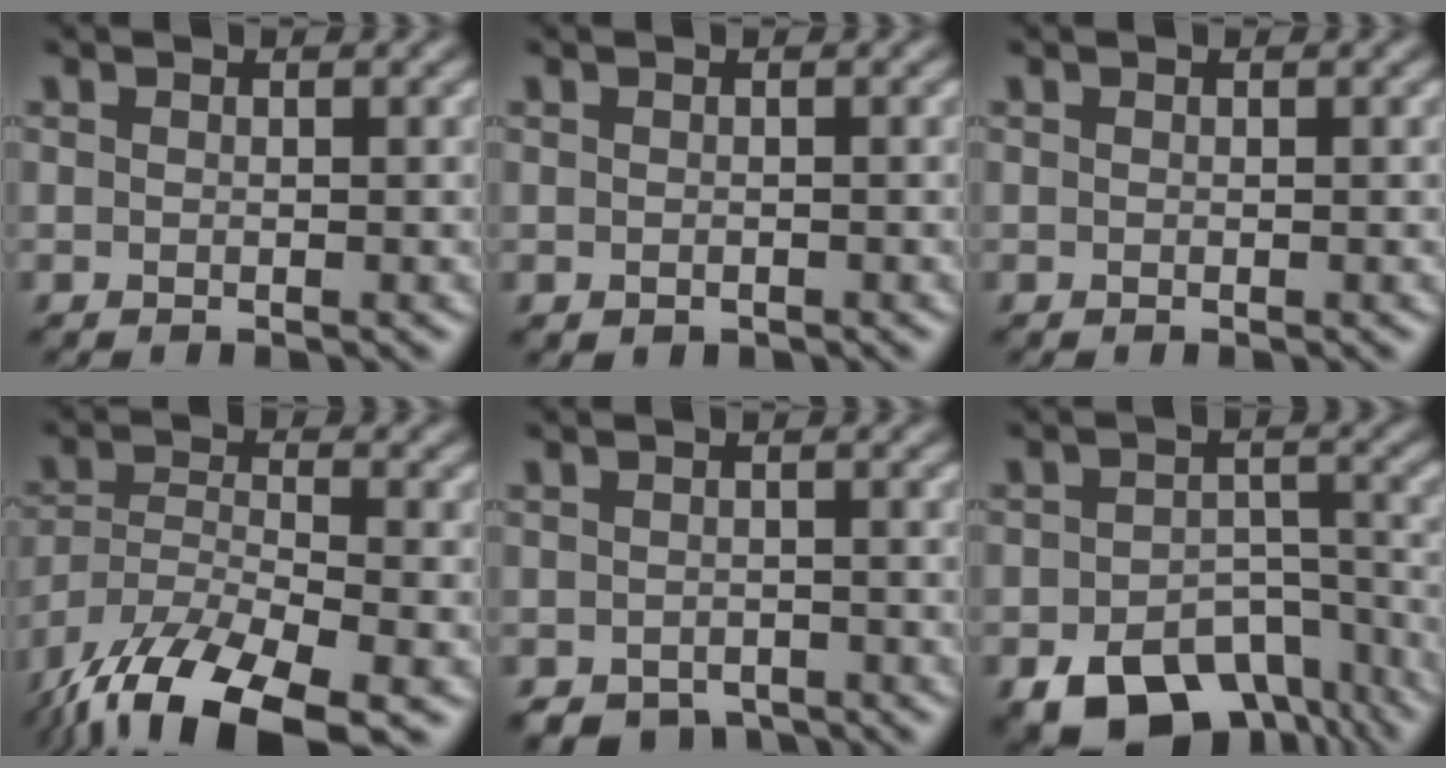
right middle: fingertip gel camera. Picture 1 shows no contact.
{"total": 0.0}
{"total": 0.0}
{"total": 12.9, "force": [-9.5, 3.7, 7.8], "torque": [-0.169, -0.018, -0.175]}
{"total": 1.9, "force": [-1.5, 1.1, 0.2], "torque": [-0.002, -0.008, -0.025]}
{"total": 10.3, "force": [-6.5, 5.9, 5.5], "torque": [-0.087, -0.026, -0.092]}